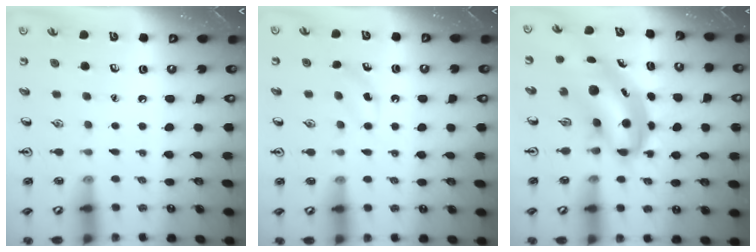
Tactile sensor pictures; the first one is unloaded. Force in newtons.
{"total": 2.6, "press": 2.4, "slide": 0.8}
{"total": 7.7, "press": 7.4, "slide": 1.9}